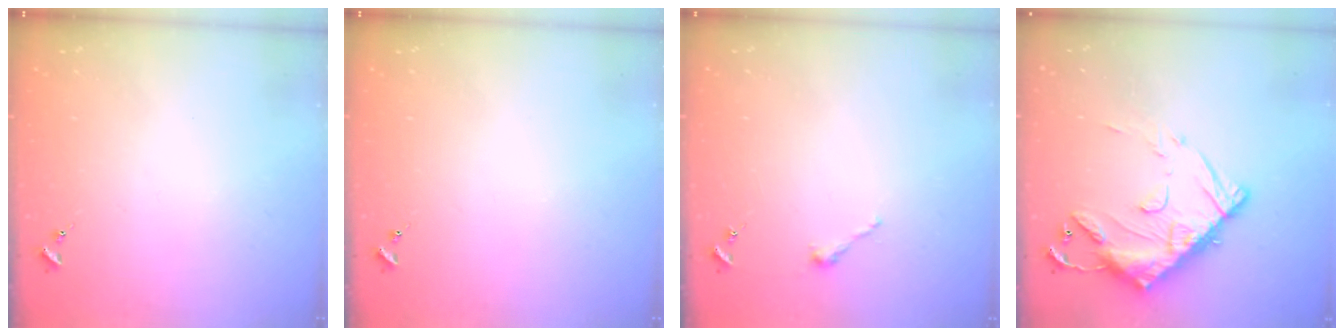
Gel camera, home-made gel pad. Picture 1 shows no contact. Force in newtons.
{"total": 0.0}
{"total": 2.5, "press": 2.5, "slide": 0.2}
{"total": 16.8, "press": 16.7, "slide": 1.2}